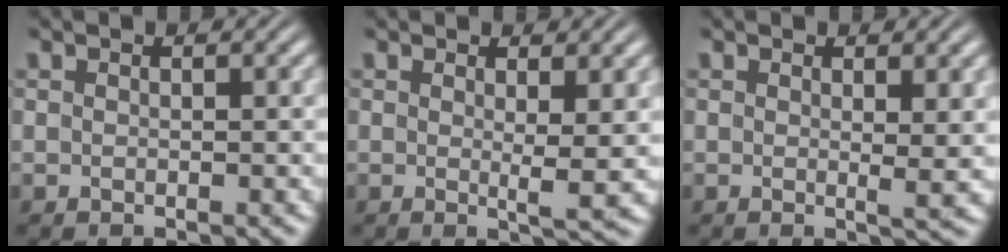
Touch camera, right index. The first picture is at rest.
{"total": 2.0, "force": [0.7, -0.3, 1.9], "torque": [-0.031, -0.015, 0.012]}
{"total": 1.4, "force": [0.7, -0.3, 1.2], "torque": [-0.016, -0.009, 0.011]}